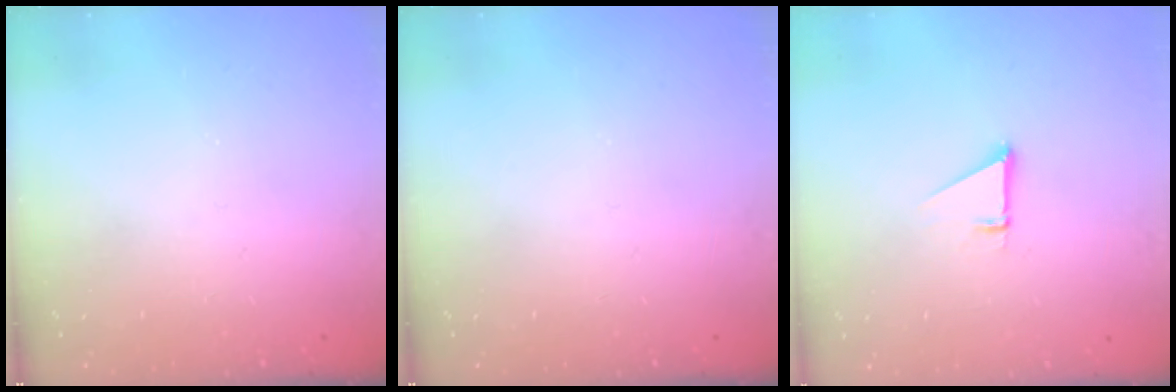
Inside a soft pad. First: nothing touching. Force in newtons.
{"total": 0.0}
{"total": 1.9, "press": 1.9, "slide": 0.0}